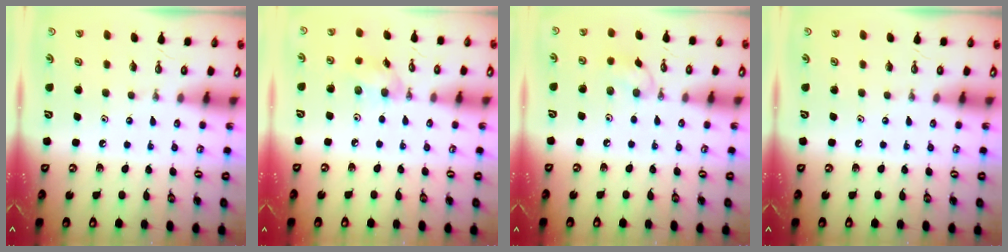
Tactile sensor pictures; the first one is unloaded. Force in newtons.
{"total": 7.7, "press": 7.6, "slide": 0.5}
{"total": 7.4, "press": 7.2, "slide": 1.7}
{"total": 0.0}